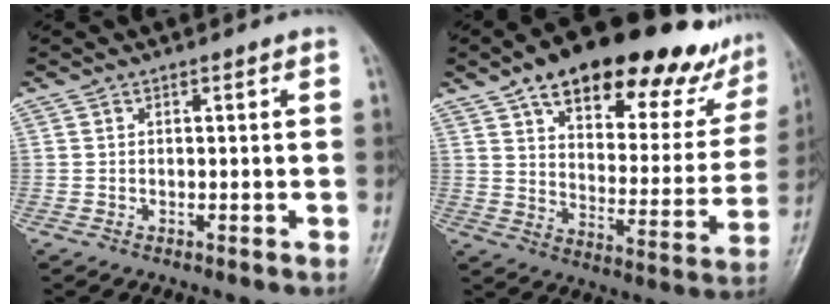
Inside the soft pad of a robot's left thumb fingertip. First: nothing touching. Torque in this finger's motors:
{"motor_torque": [3.03, 1.48, 1.12, -1.65, 0.37]}